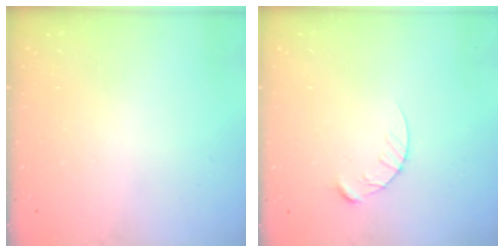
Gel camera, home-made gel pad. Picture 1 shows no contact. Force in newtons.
{"total": 5.7, "press": 5.7, "slide": 0.5}